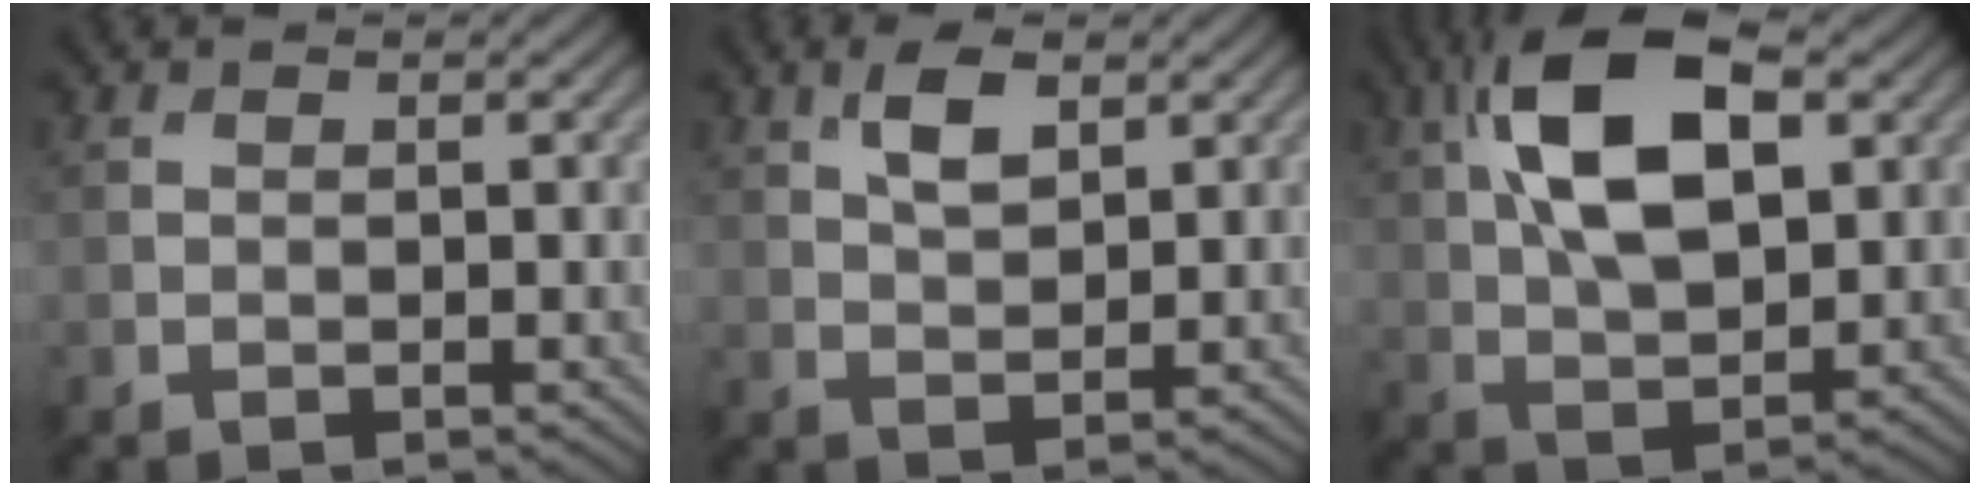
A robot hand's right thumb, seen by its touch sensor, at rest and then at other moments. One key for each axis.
{"total": 4.3, "fx": 2.1, "fy": 2.0, "fz": 3.1, "tx": -0.068, "ty": 0.001, "tz": 0.041}
{"total": 13.8, "fx": 4.6, "fy": 6.6, "fz": 11.2, "tx": -0.220, "ty": 0.015, "tz": 0.078}